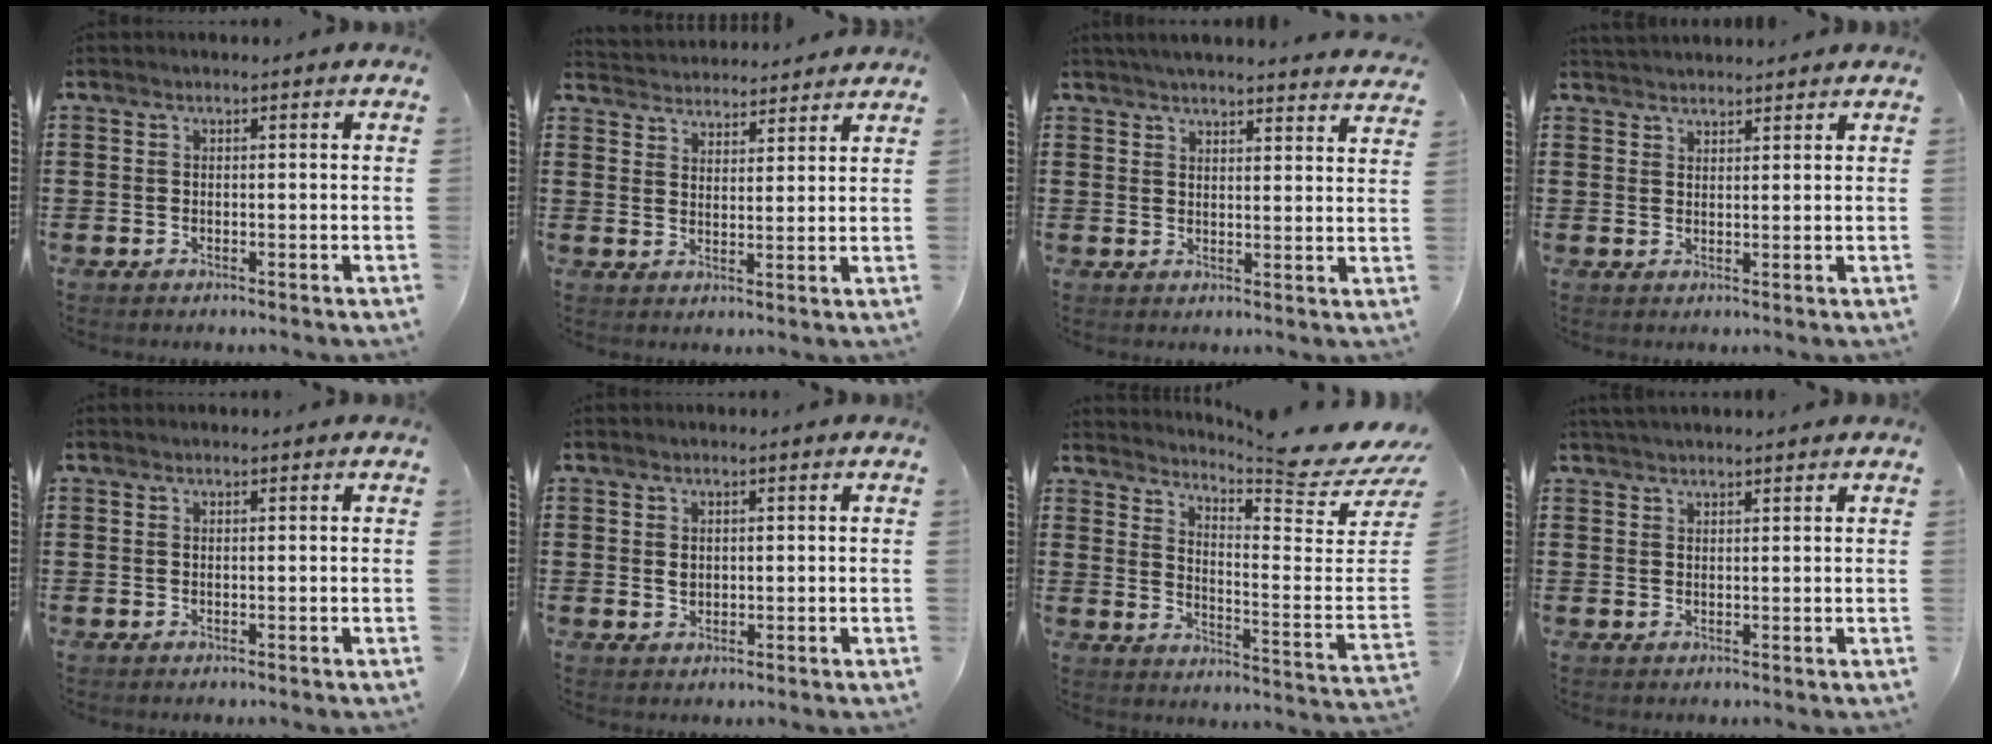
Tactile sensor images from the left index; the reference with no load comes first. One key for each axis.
{"total": 3.4, "fx": 3.4, "fy": 0.1, "fz": -0.6, "tx": -0.002, "ty": -0.015, "tz": 0.061}
{"total": 3.8, "fx": 3.7, "fy": -0.5, "fz": 0.6, "tx": -0.024, "ty": -0.018, "tz": 0.067}
{"total": 1.8, "fx": 1.8, "fy": 0.0, "fz": -0.3, "tx": 0.000, "ty": 0.000, "tz": 0.036}
{"total": 0.0}
{"total": 1.2, "fx": 0.2, "fy": 1.0, "fz": 0.6, "tx": -0.015, "ty": 0.007, "tz": 0.003}
{"total": 6.6, "fx": 6.1, "fy": -0.8, "fz": 2.6, "tx": -0.057, "ty": -0.071, "tz": 0.094}
{"total": 1.4, "fx": 1.4, "fy": 0.0, "fz": 0.3, "tx": -0.009, "ty": 0.000, "tz": 0.027}